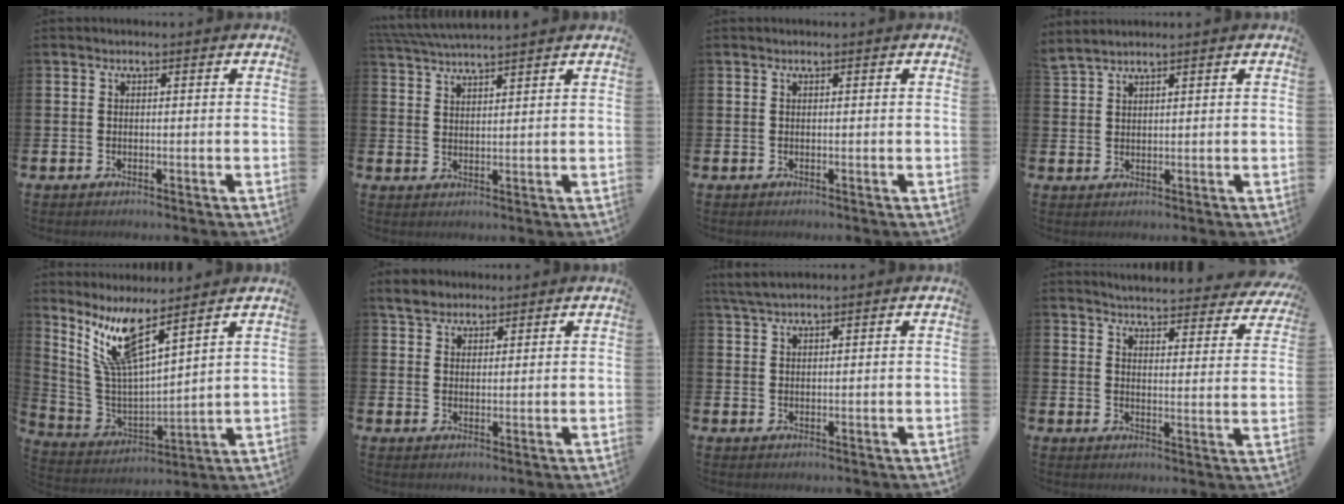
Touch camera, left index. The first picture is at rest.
{"total": 4.1, "force": [4.0, -0.3, 0.6], "torque": [-0.030, -0.016, 0.074]}
{"total": 0.0}
{"total": 2.1, "force": [2.1, 0.1, 0.3], "torque": [-0.008, -0.004, 0.039]}
{"total": 9.5, "force": [6.9, 1.7, 6.3], "torque": [-0.150, -0.030, 0.121]}
{"total": 3.9, "force": [3.6, 1.6, 0.5], "torque": [-0.013, -0.006, 0.066]}
{"total": 2.9, "force": [2.6, 0.5, 1.2], "torque": [-0.035, 0.001, 0.049]}
{"total": 4.1, "force": [4.1, 0.5, 0.4], "torque": [-0.026, -0.037, 0.068]}